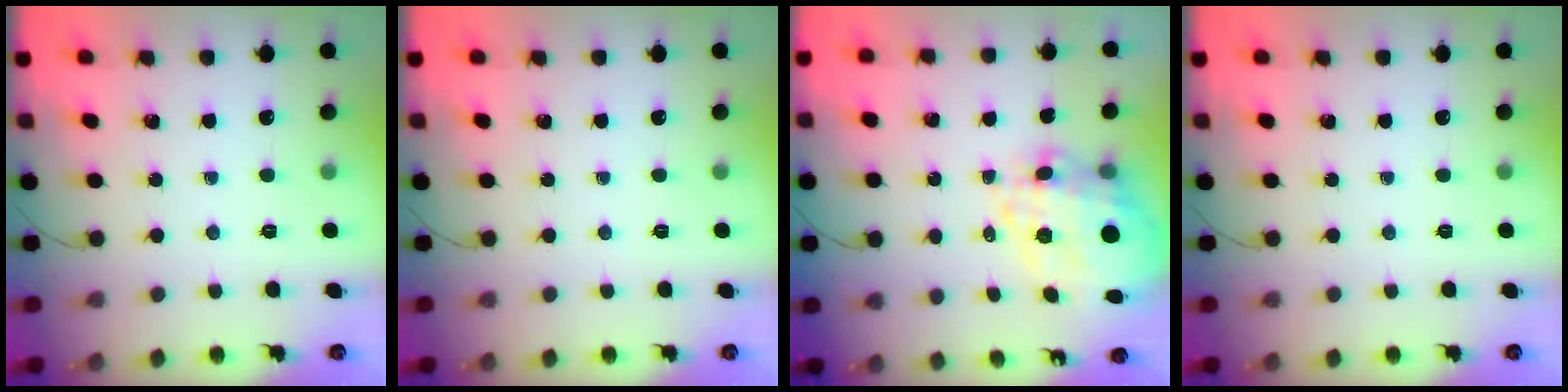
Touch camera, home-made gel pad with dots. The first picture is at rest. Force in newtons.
{"total": 0.0}
{"total": 16.3, "press": 15.9, "slide": 3.8}
{"total": 0.0}